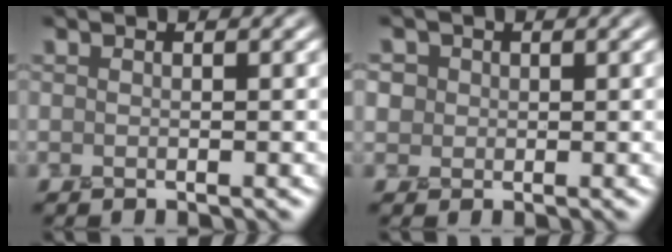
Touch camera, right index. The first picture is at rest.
{"total": 2.1, "force": [0.3, 2.1, 0.2], "torque": [-0.007, 0.010, 0.004]}